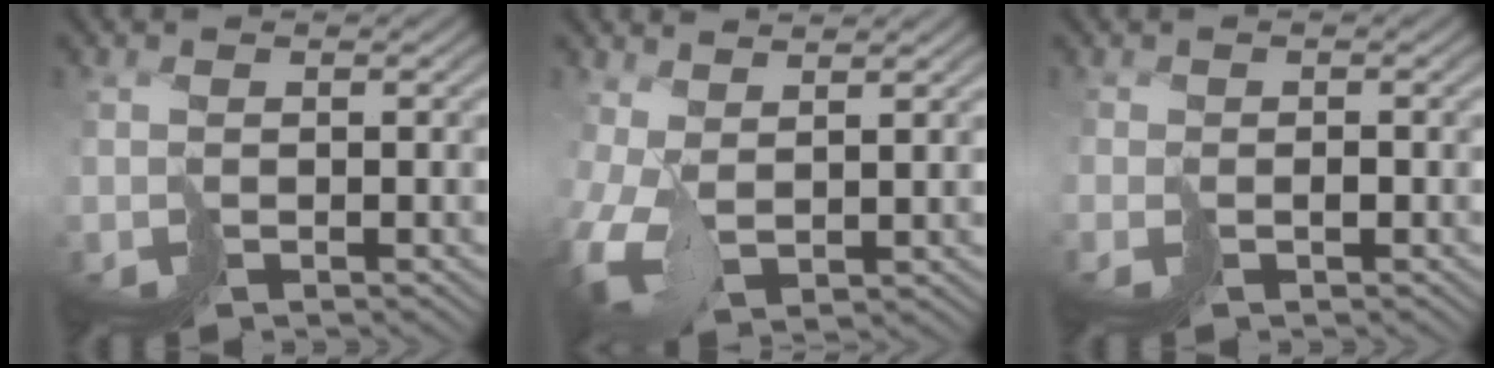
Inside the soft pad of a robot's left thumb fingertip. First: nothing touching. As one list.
[{"total": 4.1, "force": [1.7, 1.9, 3.3], "torque": [-0.092, 0.007, 0.031]}, {"total": 0.7, "force": [-0.3, 0.1, -0.6], "torque": [0.023, 0.002, -0.005]}]